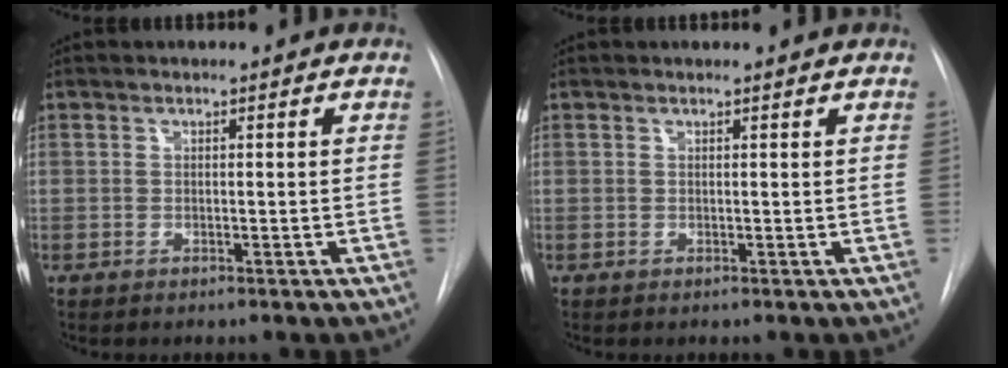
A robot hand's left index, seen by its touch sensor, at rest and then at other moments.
{"total": 0.8, "force": [0.8, -0.1, 0.1], "torque": [-0.008, 0.003, 0.011]}